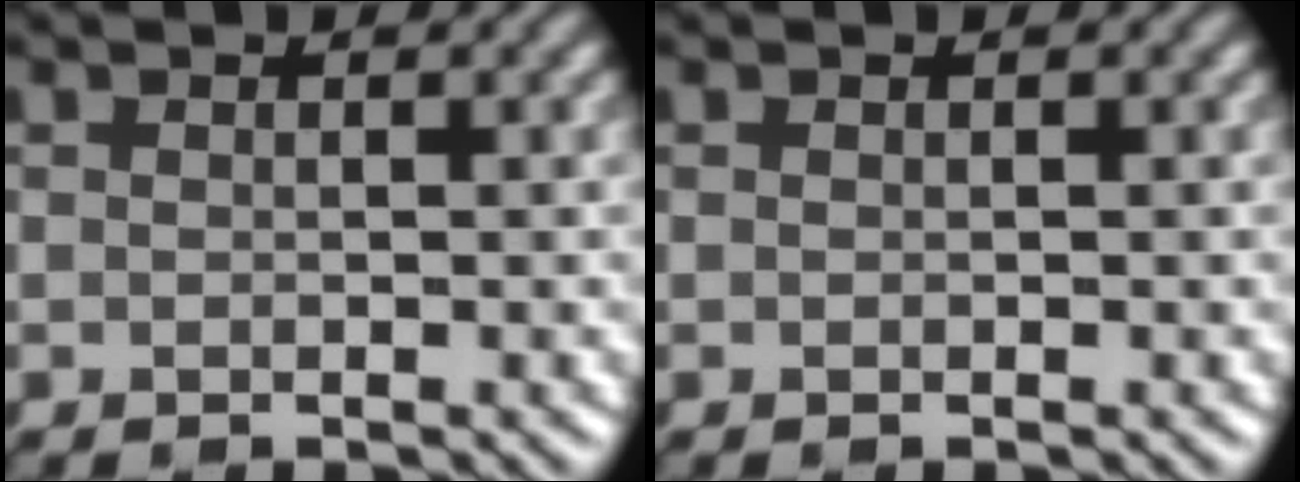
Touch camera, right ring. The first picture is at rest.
{"total": 0.0}